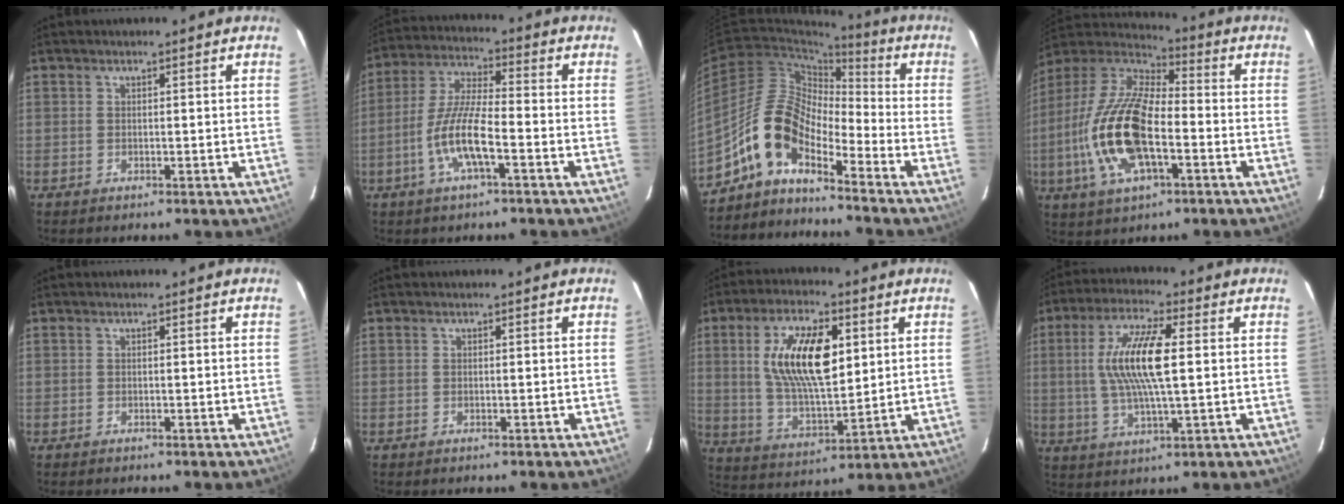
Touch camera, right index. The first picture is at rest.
{"total": 10.5, "force": [-4.3, 2.0, 9.3], "torque": [-0.197, 0.001, -0.082]}
{"total": 10.9, "force": [-7.4, 4.0, 6.9], "torque": [-0.131, 0.022, -0.157]}
{"total": 19.5, "force": [-4.8, 8.2, 17.0], "torque": [-0.360, -0.007, -0.096]}
{"total": 0.0}
{"total": 0.0}
{"total": 15.8, "force": [4.1, 6.5, 13.8], "torque": [-0.257, 0.006, 0.084]}
{"total": 12.9, "force": [1.5, 2.7, 12.5], "torque": [-0.244, 0.007, 0.028]}